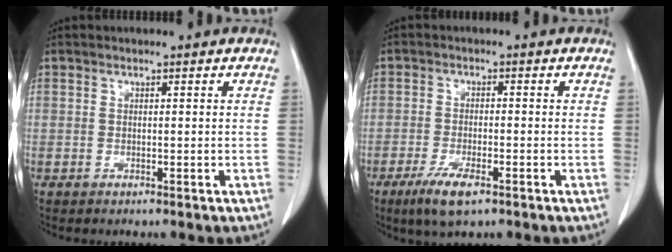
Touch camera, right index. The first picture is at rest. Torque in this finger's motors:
{"motor_torque": [0.01, -0.04, -0.01, 0.01]}